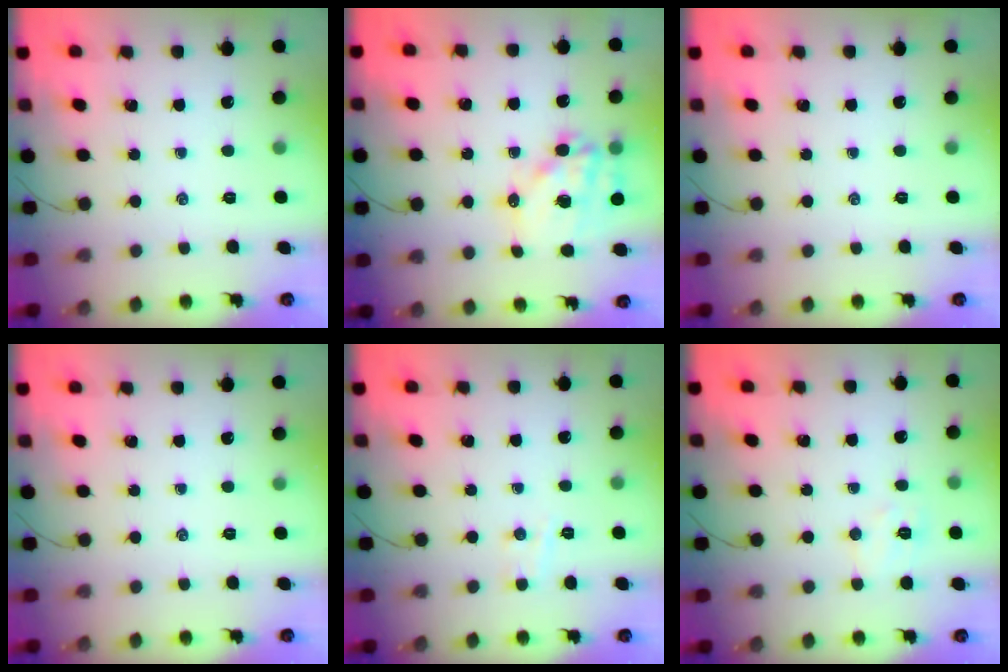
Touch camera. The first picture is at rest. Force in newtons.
{"total": 14.5, "press": 14.2, "slide": 3.2}
{"total": 0.0}
{"total": 0.0}
{"total": 4.0, "press": 3.8, "slide": 1.2}
{"total": 5.7, "press": 5.6, "slide": 1.1}